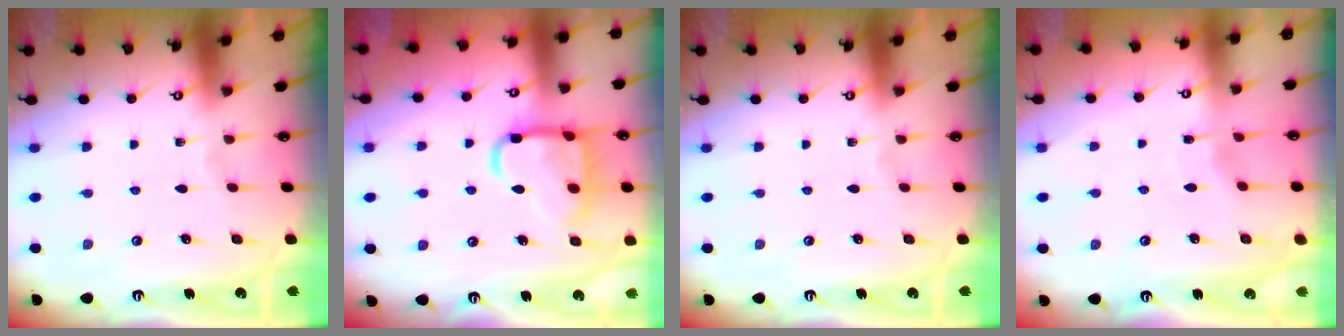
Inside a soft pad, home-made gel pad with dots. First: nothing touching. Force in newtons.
{"total": 15.3, "press": 15.2, "slide": 1.3}
{"total": 0.0}
{"total": 2.0, "press": 2.0, "slide": 0.3}